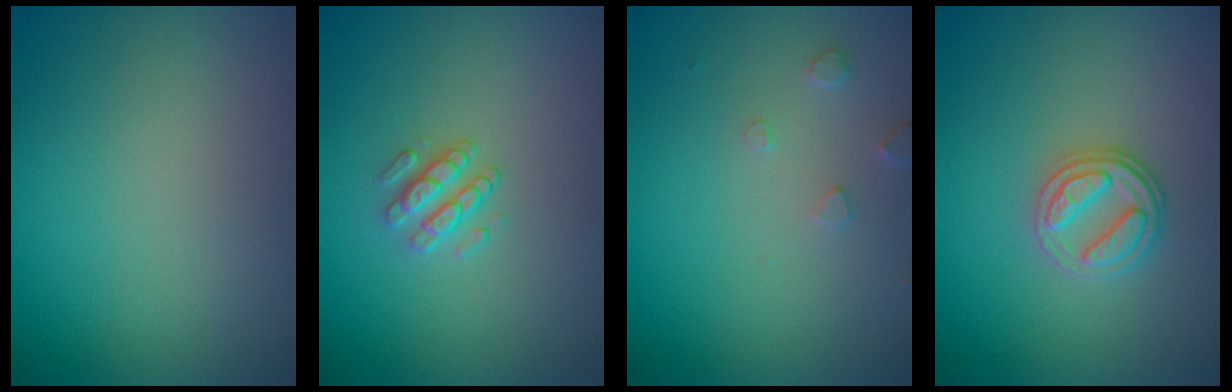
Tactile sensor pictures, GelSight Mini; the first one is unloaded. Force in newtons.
{"total": 1.8, "press": 1.3, "slide": 1.2}
{"total": 1.2, "press": 1.2, "slide": 0.2}
{"total": 2.6, "press": 2.5, "slide": 0.8}